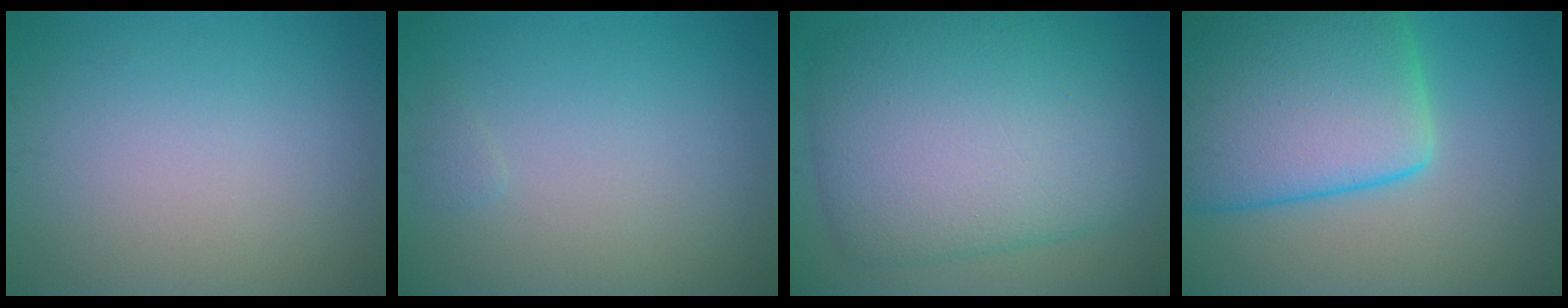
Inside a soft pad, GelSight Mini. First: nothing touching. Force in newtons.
{"total": 0.5, "press": 0.5, "slide": 0.1}
{"total": 12.2, "press": 12.1, "slide": 0.7}
{"total": 13.3, "press": 13.3, "slide": 0.6}